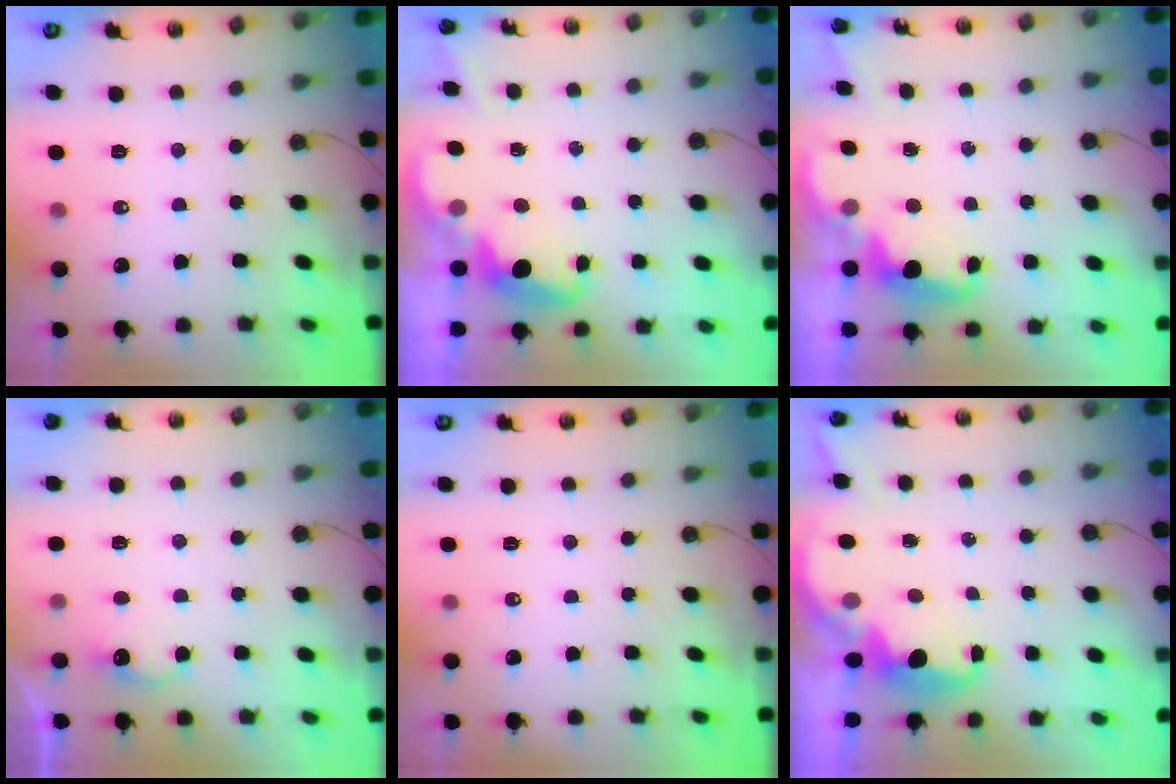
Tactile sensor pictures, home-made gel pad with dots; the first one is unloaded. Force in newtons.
{"total": 2.7, "press": 2.6, "slide": 0.7}
{"total": 2.6, "press": 2.5, "slide": 0.5}
{"total": 6.7, "press": 6.7, "slide": 1.0}
{"total": 0.0}
{"total": 2.5, "press": 2.4, "slide": 0.7}